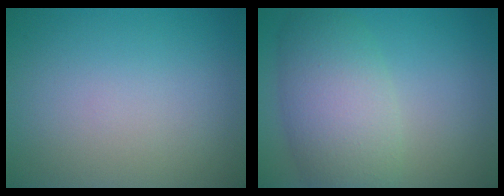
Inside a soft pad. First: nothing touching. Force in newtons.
{"total": 6.7, "press": 6.7, "slide": 0.2}